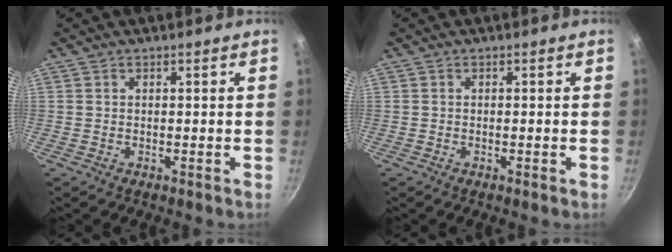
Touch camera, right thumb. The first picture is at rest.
{"total": 0.5, "force": [-0.3, 0.0, 0.4], "torque": [-0.011, 0.002, -0.005]}